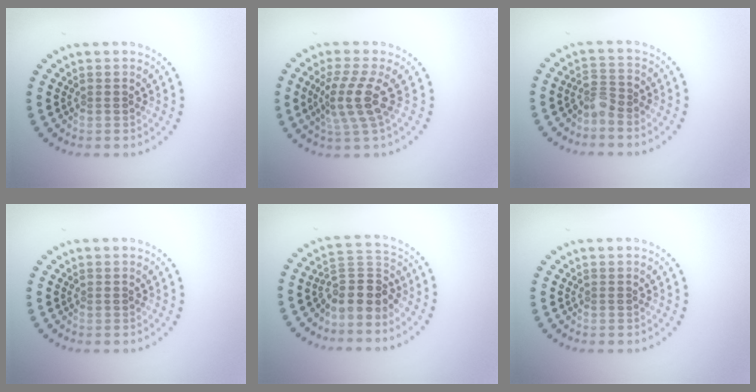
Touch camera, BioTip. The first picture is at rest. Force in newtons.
{"total": 3.5, "press": 2.9, "slide": 2.0}
{"total": 2.0, "press": 1.5, "slide": 1.3}
{"total": 0.0}
{"total": 3.9, "press": 3.3, "slide": 2.1}
{"total": 0.0}